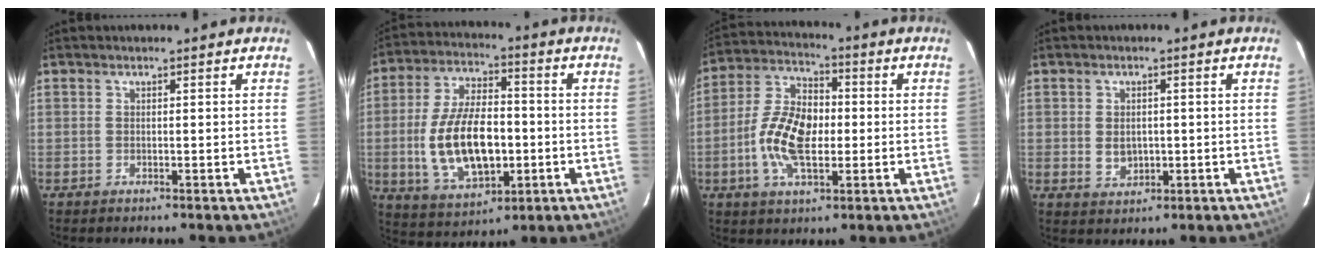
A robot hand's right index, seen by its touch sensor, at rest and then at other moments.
{"total": 16.9, "force": [-2.6, 8.6, 14.3], "torque": [-0.286, 0.000, -0.031]}
{"total": 12.9, "force": [-2.0, 6.8, 10.8], "torque": [-0.222, 0.011, -0.041]}
{"total": 3.8, "force": [-0.3, 3.1, 2.3], "torque": [-0.039, -0.003, 0.002]}